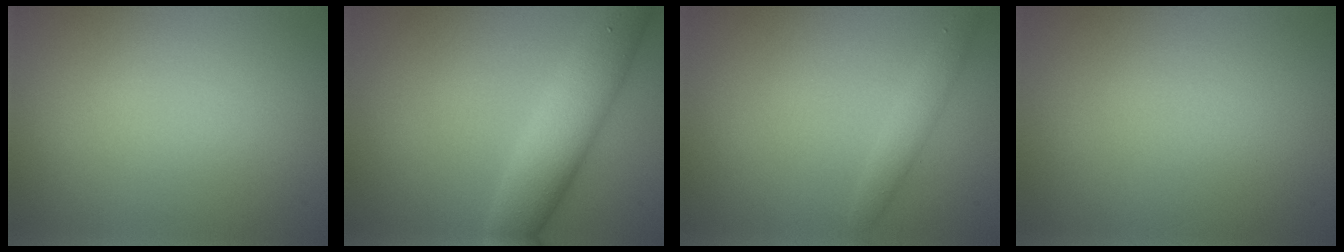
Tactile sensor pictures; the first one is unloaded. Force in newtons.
{"total": 5.7, "press": 5.7, "slide": 0.0}
{"total": 1.5, "press": 1.5, "slide": 0.0}
{"total": 0.0}